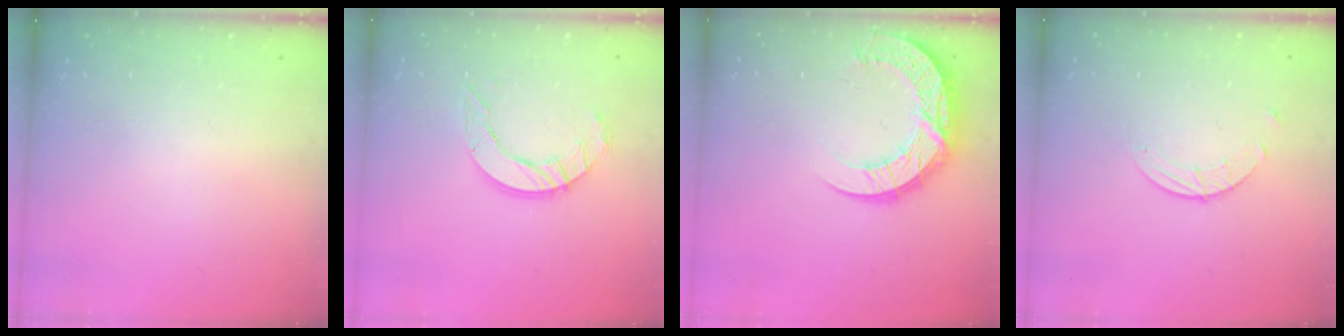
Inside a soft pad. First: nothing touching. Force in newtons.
{"total": 8.1, "press": 8.0, "slide": 0.3}
{"total": 13.2, "press": 13.2, "slide": 1.0}
{"total": 4.6, "press": 4.5, "slide": 0.5}